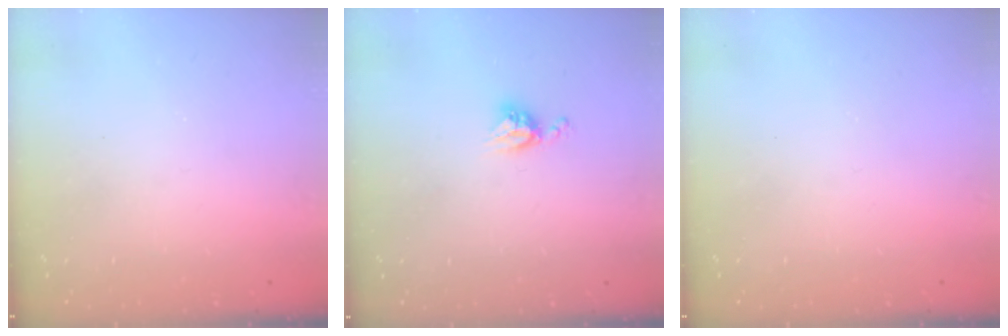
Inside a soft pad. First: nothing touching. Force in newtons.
{"total": 4.7, "press": 4.7, "slide": 0.5}
{"total": 0.0}